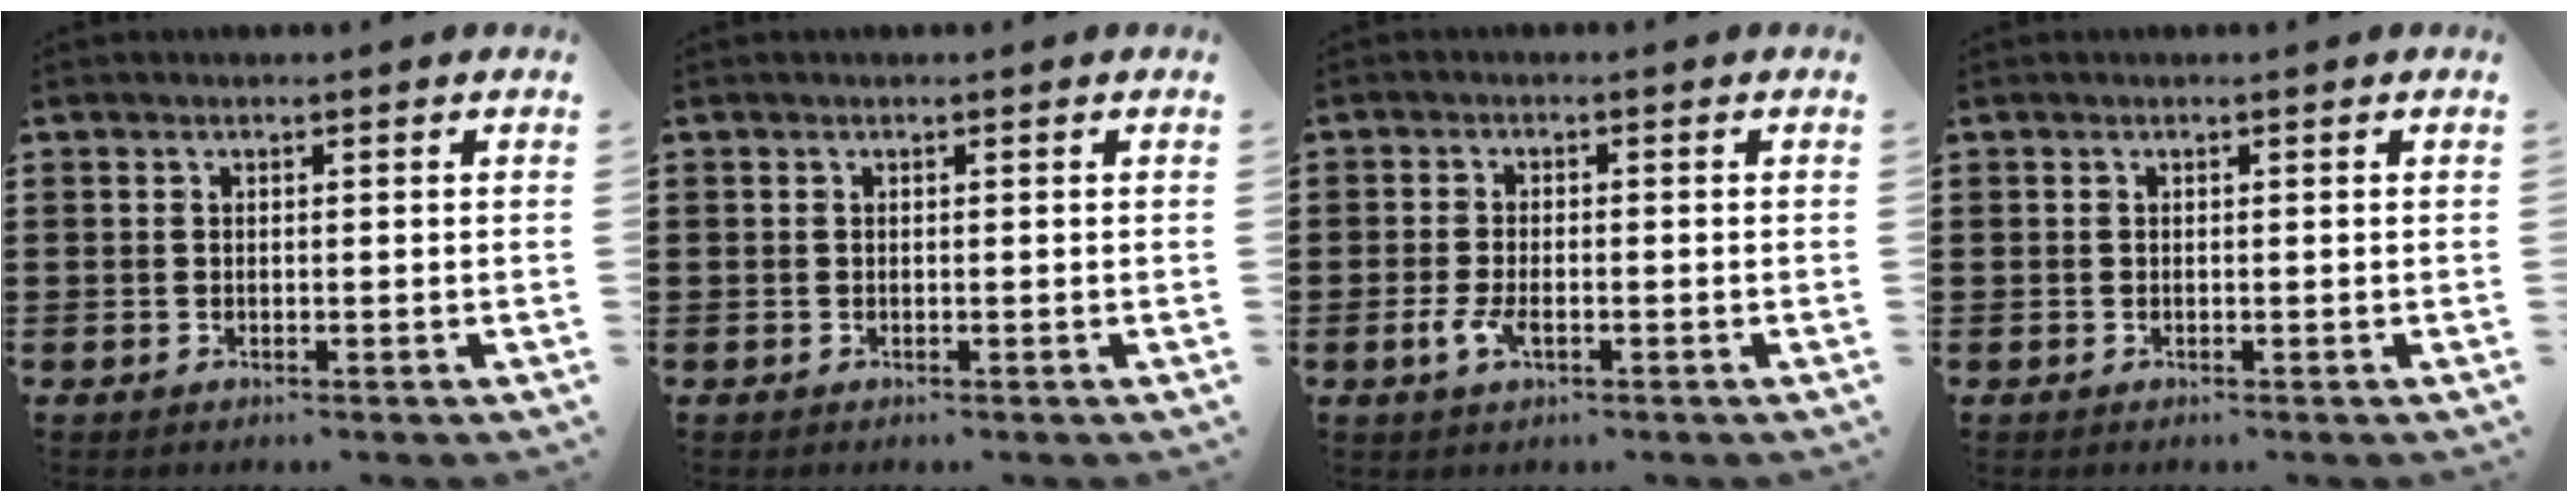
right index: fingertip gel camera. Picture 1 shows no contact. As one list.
[{"total": 0.0}, {"total": 3.2, "force": [-1.2, 1.4, 2.6], "torque": [-0.068, -0.006, -0.027]}, {"total": 0.0}]